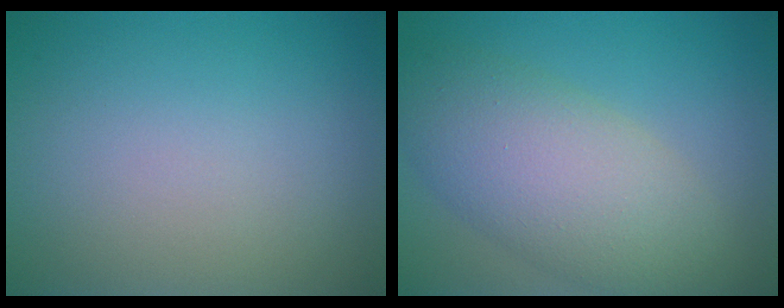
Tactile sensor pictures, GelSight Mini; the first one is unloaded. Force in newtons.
{"total": 7.5, "press": 7.5, "slide": 0.2}